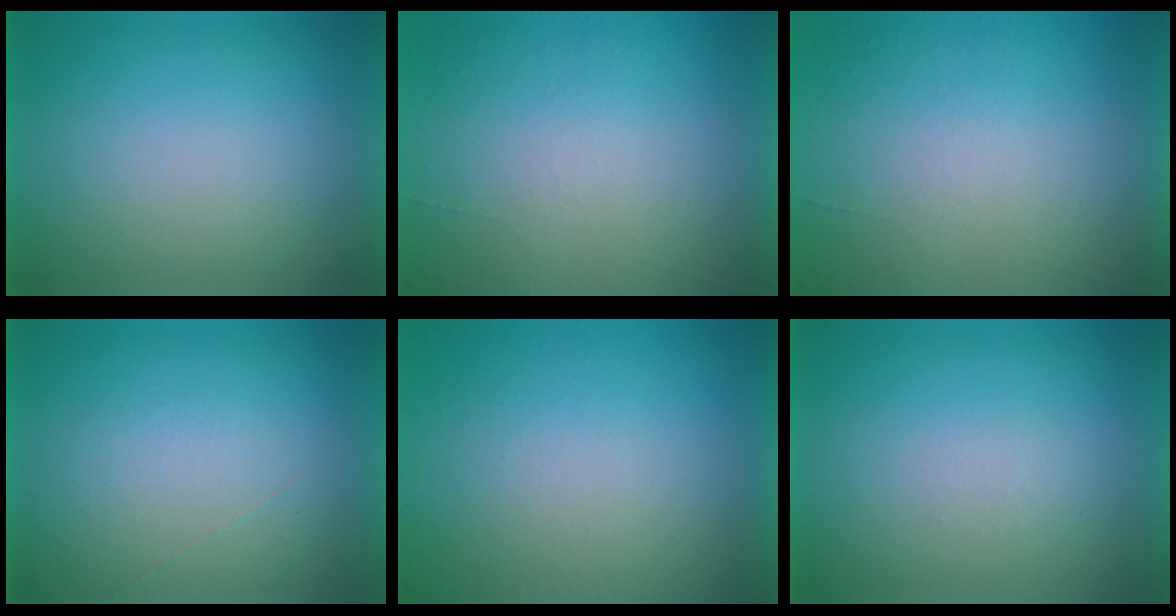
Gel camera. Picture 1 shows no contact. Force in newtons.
{"total": 6.8}
{"total": 6.8}
{"total": 1.0}
{"total": 1.2}
{"total": 1.4}